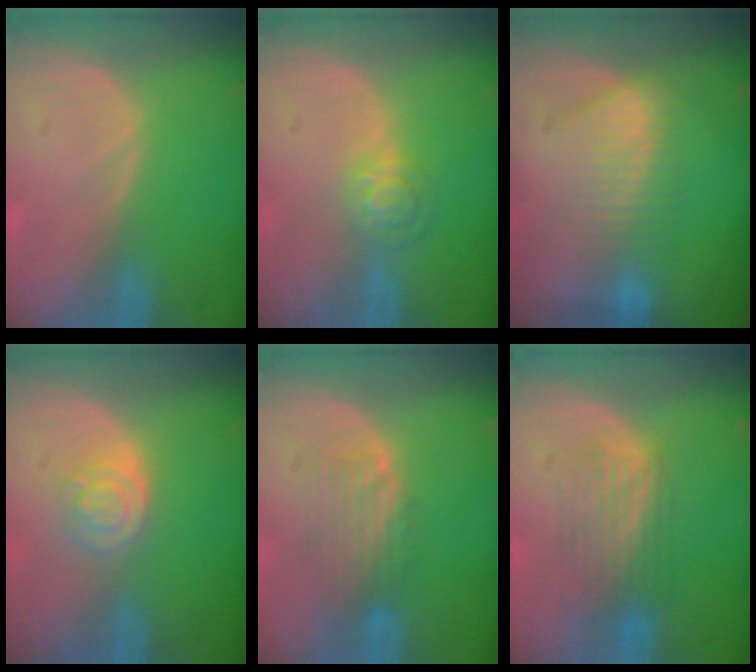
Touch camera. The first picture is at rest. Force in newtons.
{"total": 4.1, "press": 3.7, "slide": 1.7}
{"total": 7.6, "press": 7.4, "slide": 1.8}
{"total": 4.3, "press": 3.8, "slide": 2.0}
{"total": 5.0, "press": 4.3, "slide": 2.6}
{"total": 5.2, "press": 5.1, "slide": 0.3}